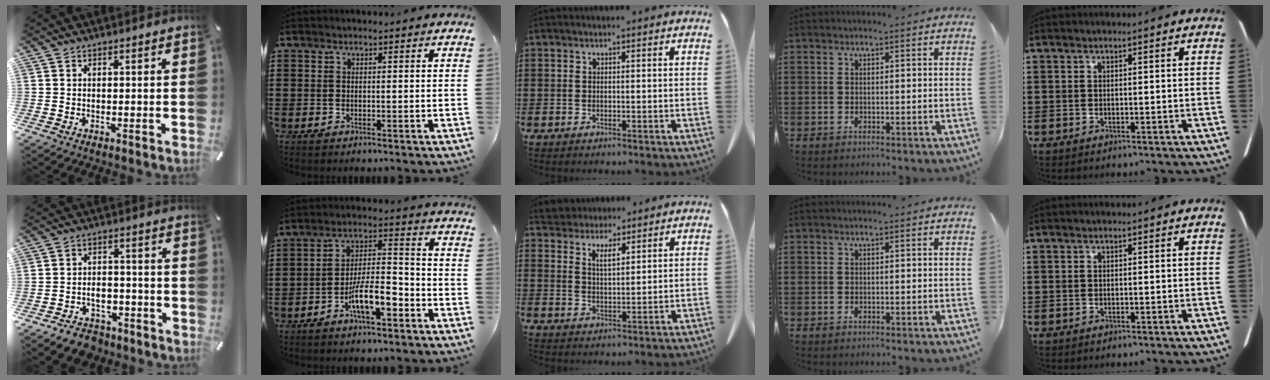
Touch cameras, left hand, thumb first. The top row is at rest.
{"thumb": {"total": 6.4, "force": [-4.7, 4.0, 1.8], "torque": [-0.018, 0.036, -0.083]}, "index": {"total": 8.3, "force": [-4.7, 2.6, 6.3], "torque": [-0.127, 0.008, -0.088]}, "middle": {"total": 4.1, "force": [3.6, 1.4, 1.2], "torque": [-0.035, -0.006, 0.066]}}